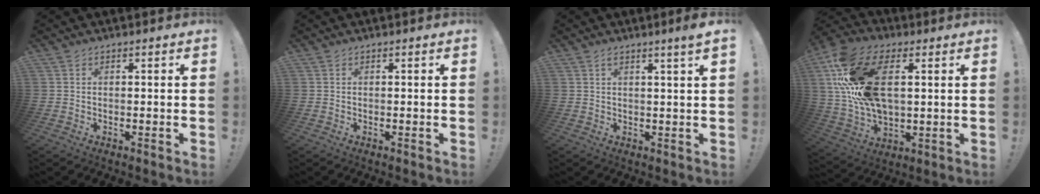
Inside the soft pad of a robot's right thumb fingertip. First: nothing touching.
{"total": 0.0}
{"total": 3.0, "force": [1.6, -0.5, 2.5], "torque": [-0.041, -0.010, 0.024]}
{"total": 22.8, "force": [6.1, 13.6, 17.2], "torque": [-0.342, -0.012, 0.110]}